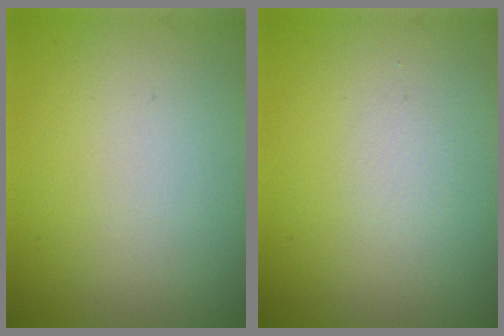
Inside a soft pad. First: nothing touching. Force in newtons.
{"total": 0.6, "press": 0.6, "slide": 0.0}